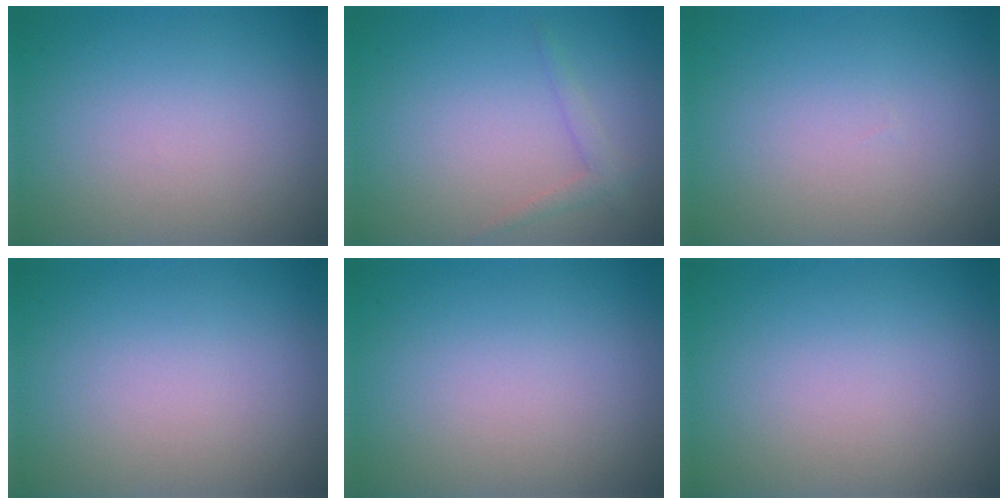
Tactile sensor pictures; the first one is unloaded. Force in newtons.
{"total": 1.2, "press": 1.2, "slide": 0.1}
{"total": 0.0}
{"total": 0.0}
{"total": 0.0}
{"total": 0.0}